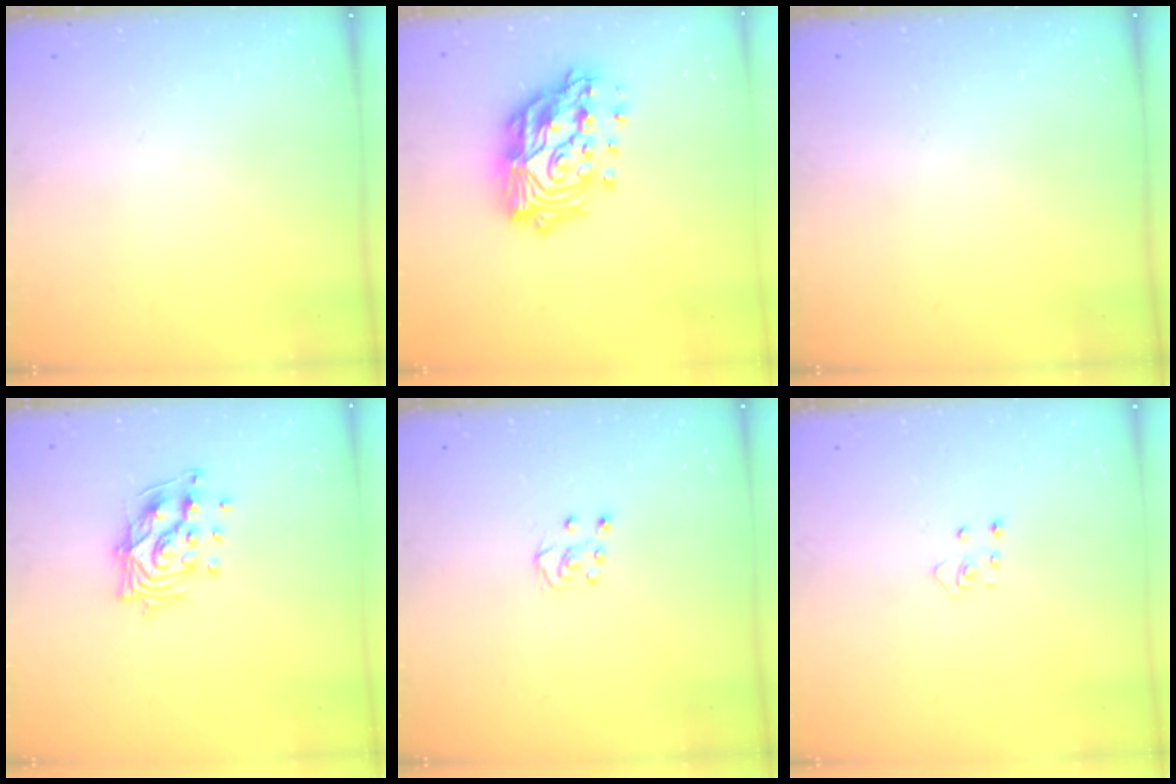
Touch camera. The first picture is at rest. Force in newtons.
{"total": 21.5, "press": 21.3, "slide": 2.7}
{"total": 0.0}
{"total": 12.6, "press": 12.5, "slide": 1.3}
{"total": 5.3, "press": 5.3, "slide": 0.6}
{"total": 3.3, "press": 3.3, "slide": 0.3}